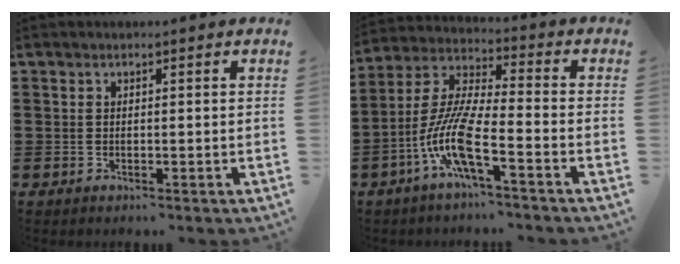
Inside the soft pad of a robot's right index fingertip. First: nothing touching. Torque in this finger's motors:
{"motor_torque": [2.14, 0.00, 1.05, 0.21]}